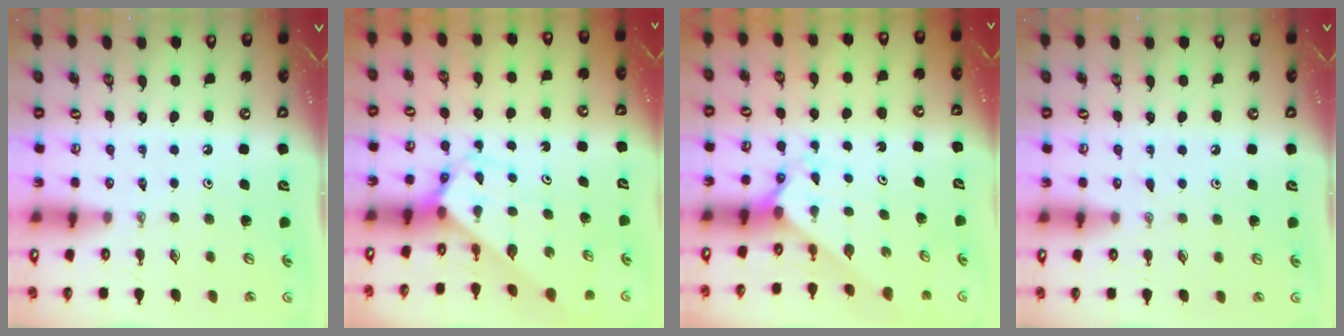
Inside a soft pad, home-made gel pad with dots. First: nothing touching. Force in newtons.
{"total": 2.9, "press": 2.9, "slide": 0.1}
{"total": 2.1, "press": 2.1, "slide": 0.2}
{"total": 3.4, "press": 3.4, "slide": 0.5}